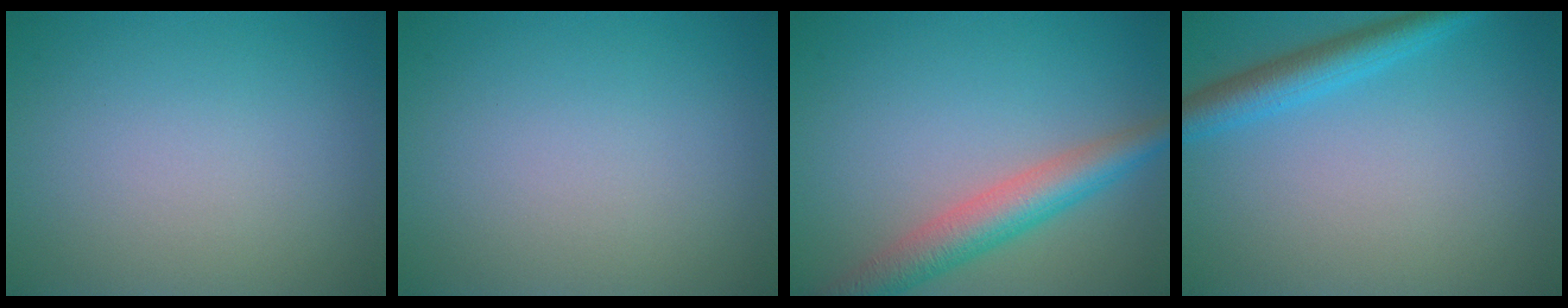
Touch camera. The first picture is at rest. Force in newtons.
{"total": 0.0}
{"total": 4.9, "press": 4.9, "slide": 0.2}
{"total": 3.5, "press": 3.5, "slide": 0.2}